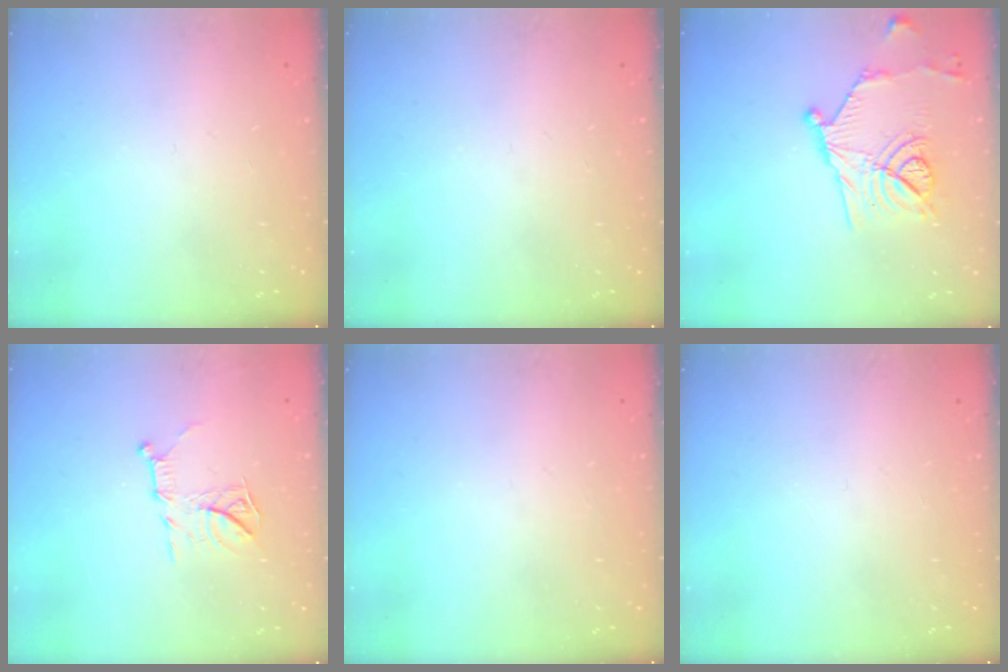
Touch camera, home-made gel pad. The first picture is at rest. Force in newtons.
{"total": 0.0}
{"total": 14.8, "press": 14.6, "slide": 2.2}
{"total": 10.6, "press": 10.6, "slide": 0.8}
{"total": 0.0}
{"total": 0.0}